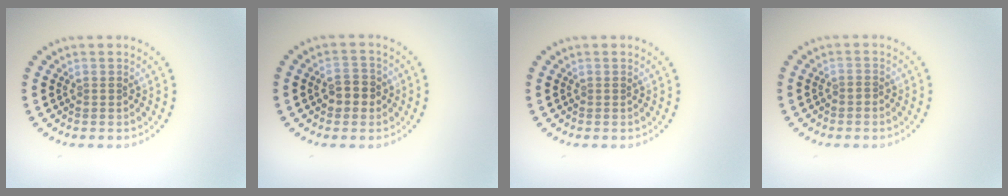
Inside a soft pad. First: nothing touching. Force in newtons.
{"total": 2.5, "press": 2.5, "slide": 0.4}
{"total": 0.0}
{"total": 0.5, "press": 0.2, "slide": 0.5}